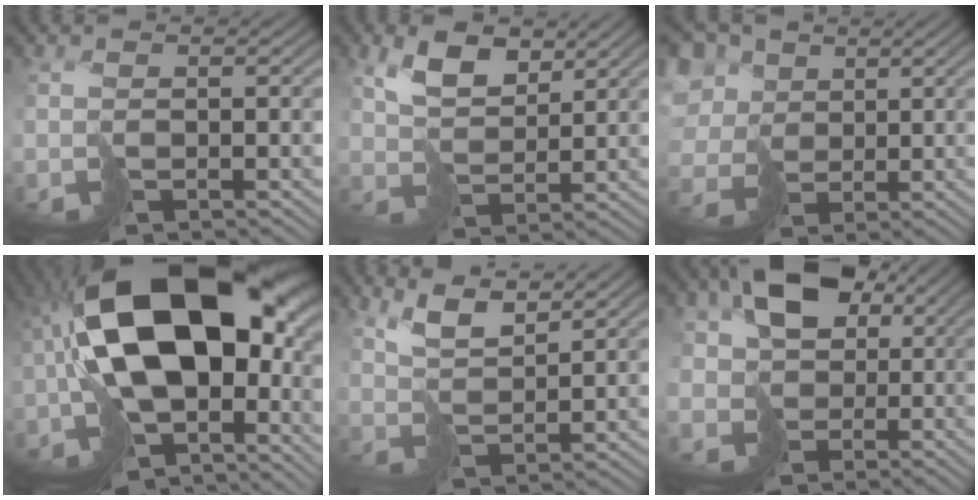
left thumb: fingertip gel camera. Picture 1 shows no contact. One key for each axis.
{"total": 5.9, "fx": 3.5, "fy": 3.1, "fz": 3.7, "tx": -0.081, "ty": -0.001, "tz": 0.064}
{"total": 10.7, "fx": 2.2, "fy": 8.9, "fz": 5.5, "tx": -0.200, "ty": 0.000, "tz": 0.041}
{"total": 20.0, "fx": -2.0, "fy": 11.0, "fz": 16.6, "tx": -0.304, "ty": -0.009, "tz": -0.024}
{"total": 5.1, "fx": 3.6, "fy": 1.5, "fz": 3.2, "tx": -0.078, "ty": -0.001, "tz": 0.074}
{"total": 14.4, "fx": 3.0, "fy": 11.4, "fz": 8.3, "tx": -0.192, "ty": 0.017, "tz": 0.037}